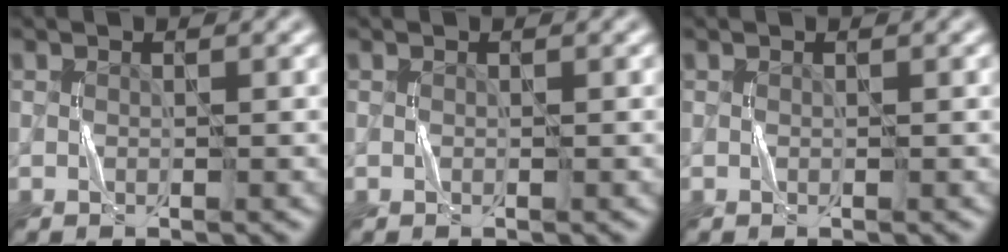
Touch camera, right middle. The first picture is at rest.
{"total": 0.0}
{"total": 0.0}